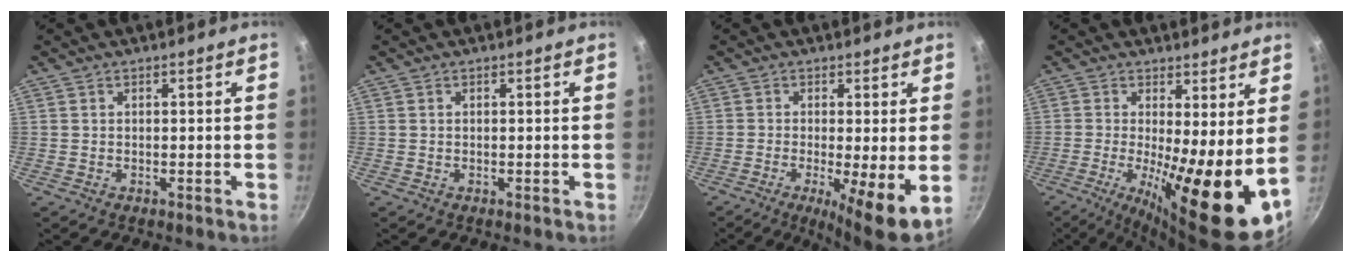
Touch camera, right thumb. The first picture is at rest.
{"total": 0.0}
{"total": 9.2, "force": [-1.5, 1.7, 8.9], "torque": [-0.138, -0.014, -0.019]}
{"total": 15.7, "force": [-0.7, 3.9, 15.2], "torque": [-0.221, -0.020, -0.010]}